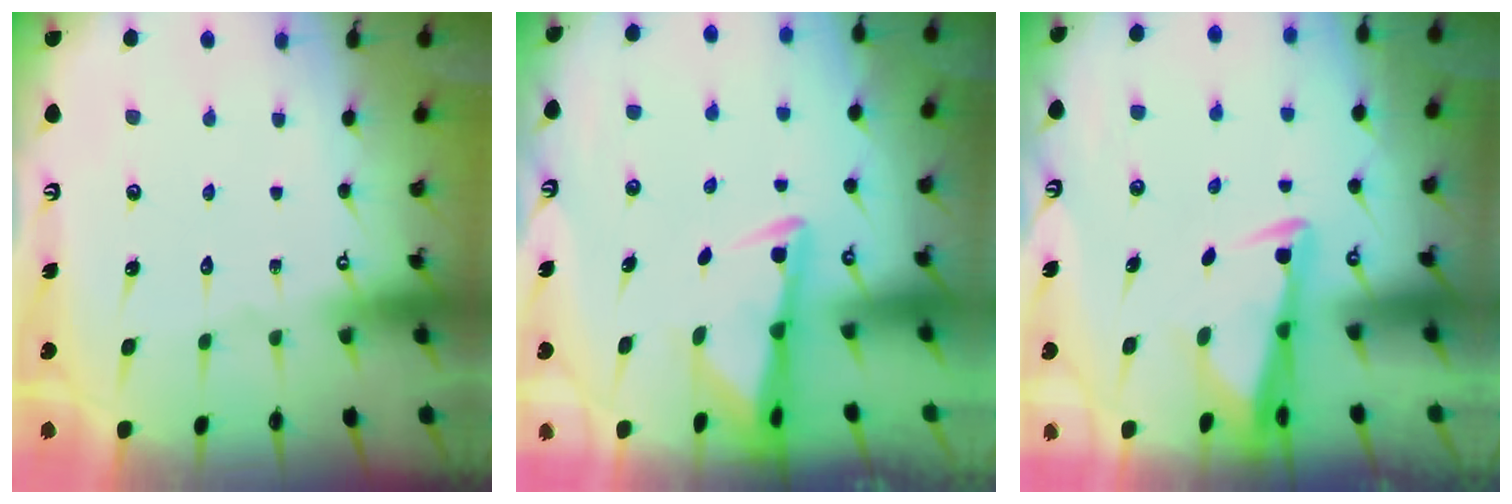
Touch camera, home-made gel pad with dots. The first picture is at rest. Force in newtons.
{"total": 3.0, "press": 2.9, "slide": 0.6}
{"total": 2.9, "press": 2.9, "slide": 0.6}